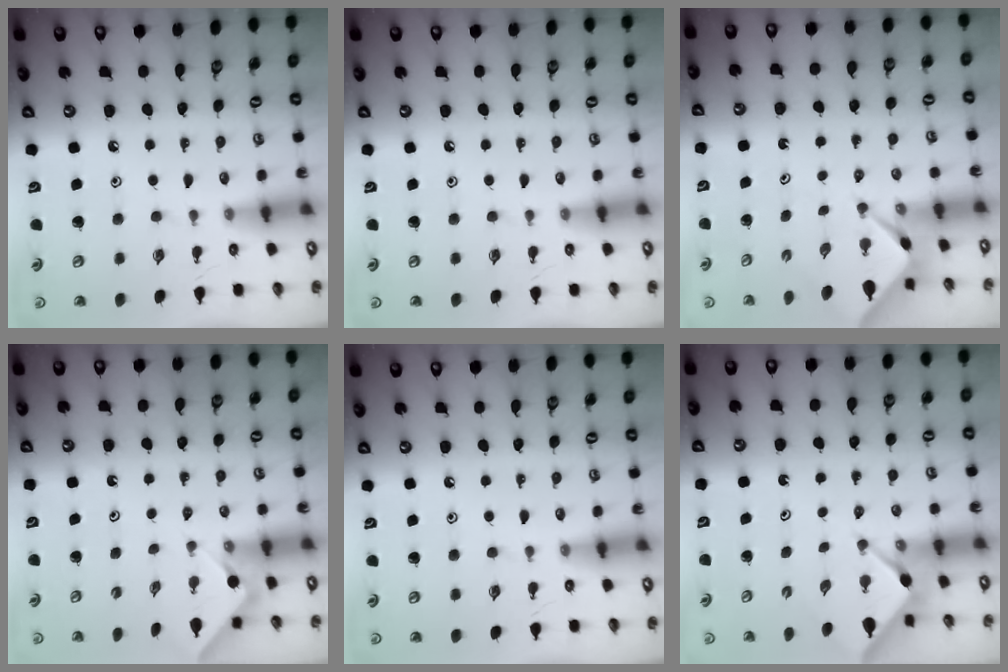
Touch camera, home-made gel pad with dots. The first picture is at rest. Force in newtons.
{"total": 0.0}
{"total": 2.3, "press": 2.3, "slide": 0.3}
{"total": 2.7, "press": 2.7, "slide": 0.4}
{"total": 0.0}
{"total": 2.9, "press": 2.9, "slide": 0.4}